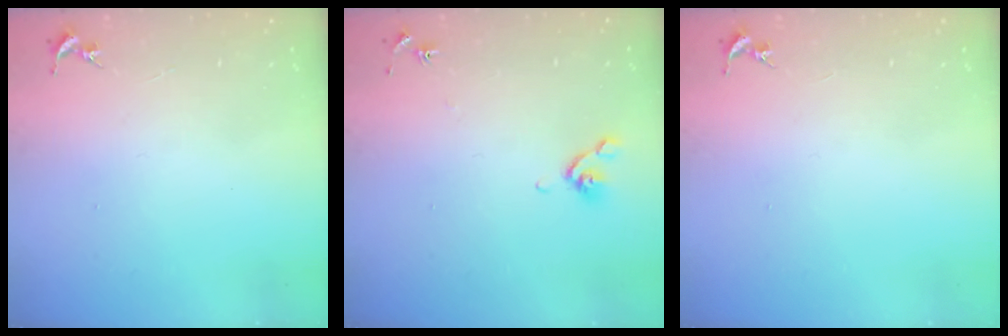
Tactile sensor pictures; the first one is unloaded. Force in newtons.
{"total": 5.8, "press": 5.6, "slide": 1.7}
{"total": 0.0}